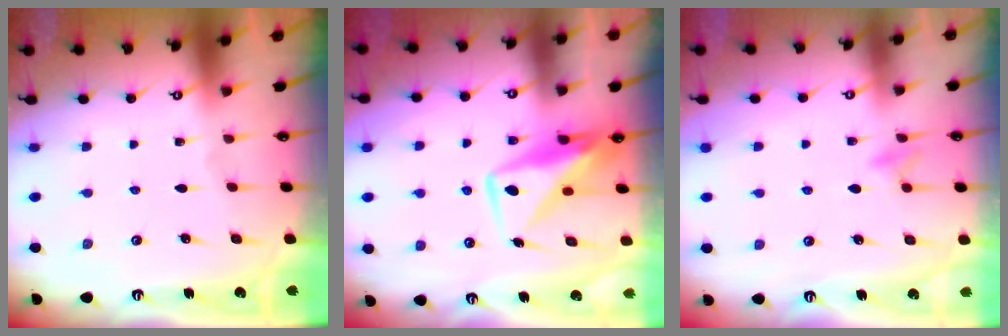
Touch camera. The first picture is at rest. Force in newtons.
{"total": 11.4, "press": 11.4, "slide": 0.9}
{"total": 7.3, "press": 7.2, "slide": 0.7}